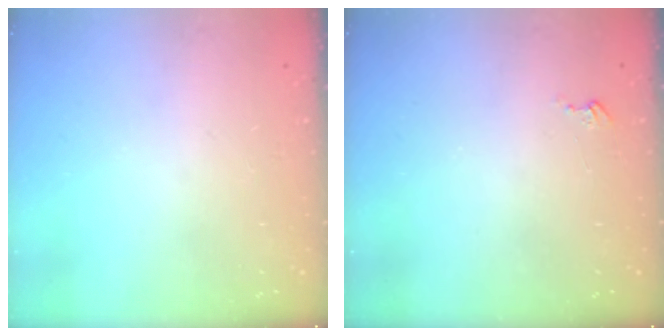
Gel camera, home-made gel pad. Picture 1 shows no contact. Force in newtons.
{"total": 2.7, "press": 2.7, "slide": 0.3}